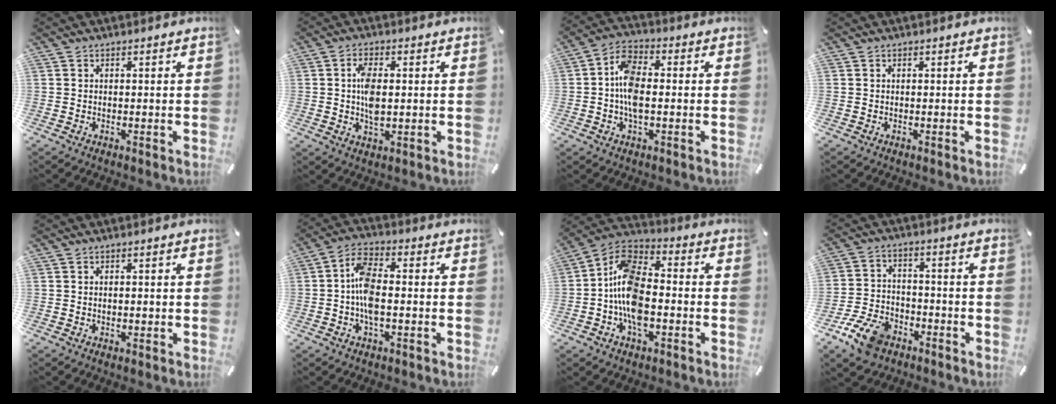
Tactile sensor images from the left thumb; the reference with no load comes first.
{"total": 6.2, "force": [0.5, 3.1, 5.4], "torque": [-0.105, -0.002, 0.001]}
{"total": 8.5, "force": [-1.0, 4.5, 7.2], "torque": [-0.156, 0.002, -0.021]}
{"total": 0.0}
{"total": 1.0, "force": [0.0, 0.6, 0.9], "torque": [-0.017, 0.002, -0.002]}
{"total": 8.3, "force": [-1.3, 3.8, 7.2], "torque": [-0.156, 0.001, -0.025]}
{"total": 13.3, "force": [-4.2, 7.8, 9.9], "torque": [-0.219, 0.014, -0.080]}
{"total": 10.6, "force": [-6.2, 6.8, 5.2], "torque": [-0.105, 0.040, -0.111]}